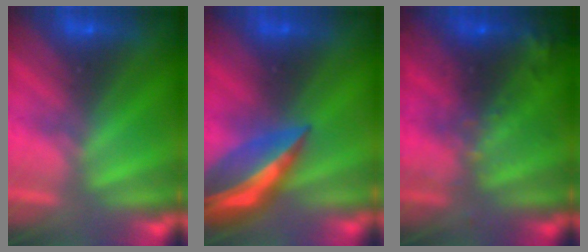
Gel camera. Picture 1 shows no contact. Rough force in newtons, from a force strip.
{"total": 7.8}
{"total": 7.7}